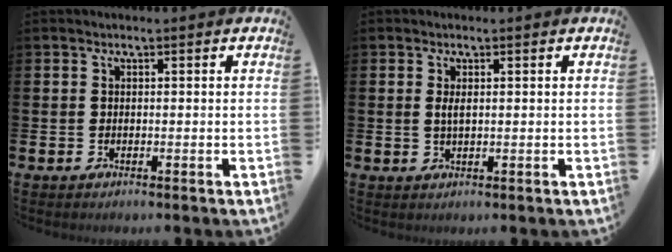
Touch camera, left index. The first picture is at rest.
{"total": 1.5, "force": [0.4, 0.4, 1.4], "torque": [-0.022, 0.001, 0.005]}